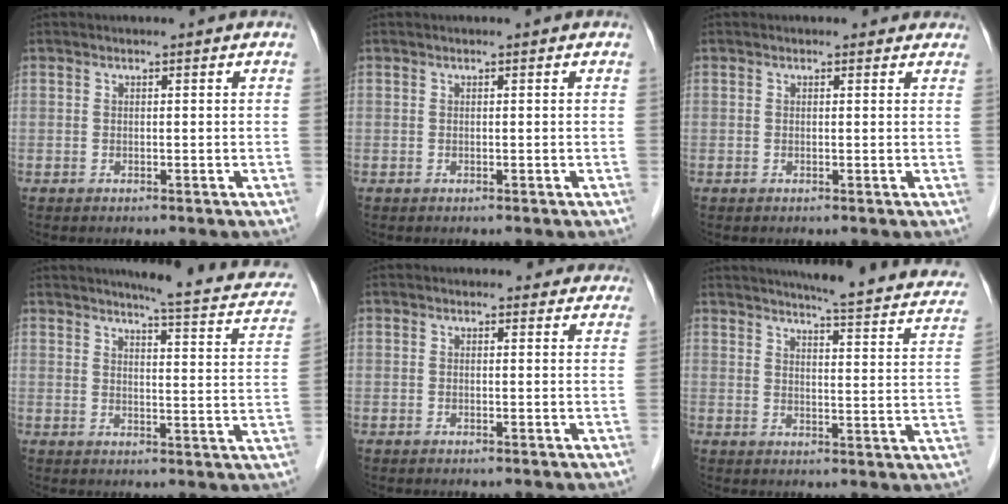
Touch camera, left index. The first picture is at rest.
{"total": 0.0}
{"total": 1.4, "force": [1.1, 0.8, 0.3], "torque": [-0.001, 0.002, 0.001]}
{"total": 13.8, "force": [11.7, 2.1, 7.1], "torque": [-0.077, -0.018, 0.117]}
{"total": 2.7, "force": [2.3, 1.3, 0.2], "torque": [0.007, 0.000, 0.010]}
{"total": 19.4, "force": [16.8, 2.5, 9.3], "torque": [-0.112, -0.032, 0.184]}